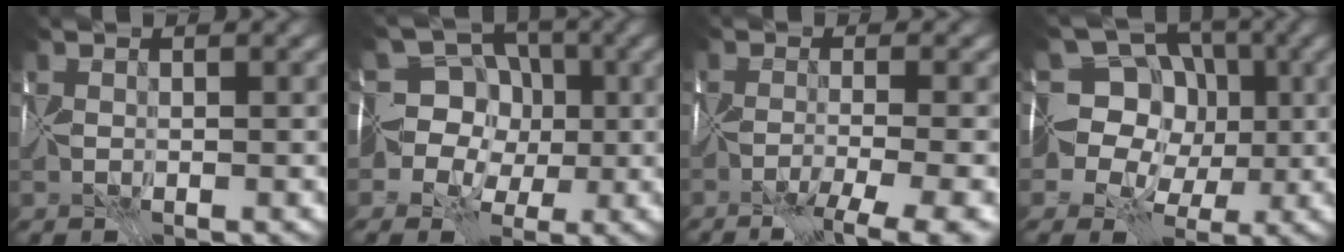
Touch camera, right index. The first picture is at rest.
{"total": 8.8, "force": [-0.6, 8.1, 3.3], "torque": [-0.053, 0.036, -0.059]}
{"total": 6.4, "force": [-4.0, 1.1, 4.9], "torque": [-0.071, -0.009, -0.066]}
{"total": 10.5, "force": [0.4, 9.4, 4.5], "torque": [-0.093, 0.045, -0.043]}